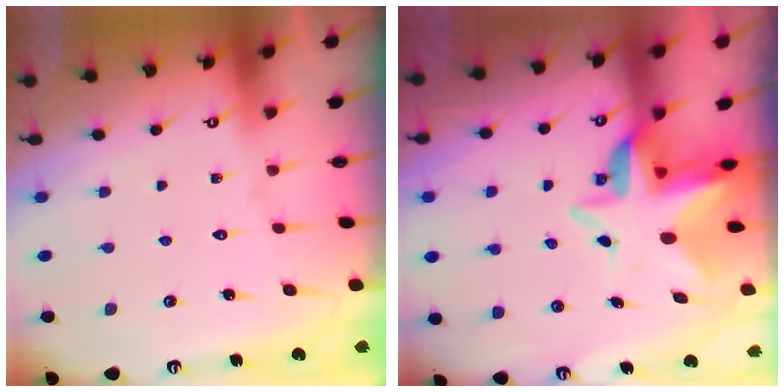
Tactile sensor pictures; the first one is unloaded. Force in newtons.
{"total": 6.8, "press": 6.7, "slide": 1.6}